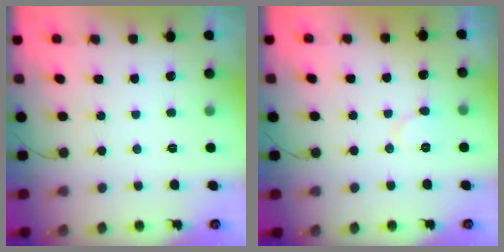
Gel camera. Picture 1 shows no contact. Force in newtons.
{"total": 7.2, "press": 7.2, "slide": 0.7}